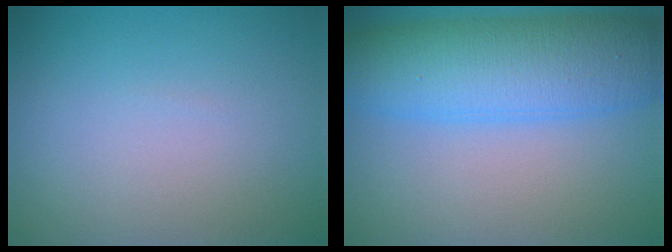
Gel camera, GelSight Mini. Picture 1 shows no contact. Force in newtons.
{"total": 8.9, "press": 8.9, "slide": 0.3}